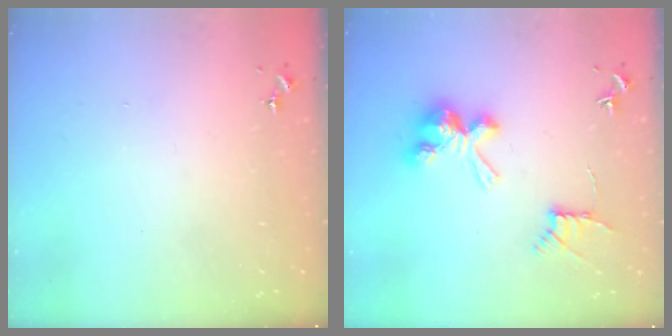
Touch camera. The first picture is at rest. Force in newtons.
{"total": 11.6, "press": 11.5, "slide": 0.7}